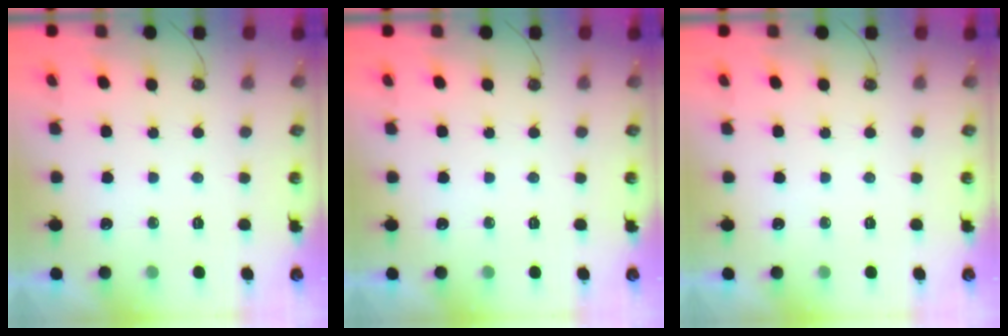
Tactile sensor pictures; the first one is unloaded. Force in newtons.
{"total": 0.0}
{"total": 0.0}